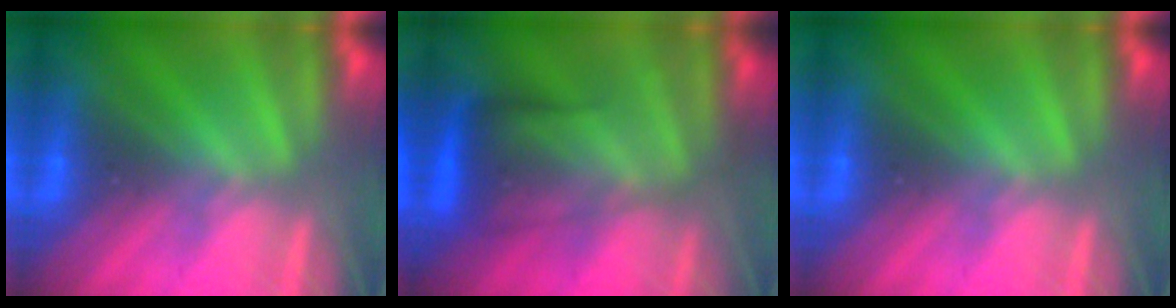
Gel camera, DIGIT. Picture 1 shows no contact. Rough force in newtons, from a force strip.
{"total": 8.0}
{"total": 0.0}